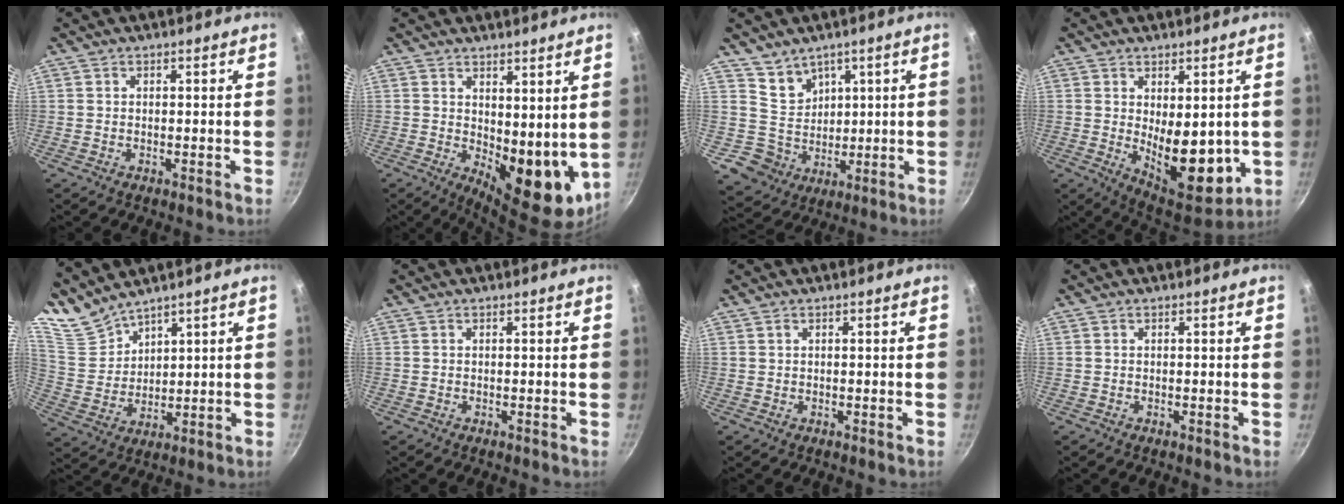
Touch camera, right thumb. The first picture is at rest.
{"total": 11.7, "force": [2.7, 5.9, 9.7], "torque": [-0.103, -0.042, 0.052]}
{"total": 8.1, "force": [3.8, 7.1, 0.7], "torque": [0.029, -0.024, 0.079]}
{"total": 13.6, "force": [-0.2, 7.0, 11.7], "torque": [-0.131, -0.036, 0.015]}
{"total": 7.2, "force": [6.6, 2.5, 1.4], "torque": [-0.022, -0.030, 0.153]}
{"total": 0.0}
{"total": 0.0}
{"total": 0.0}